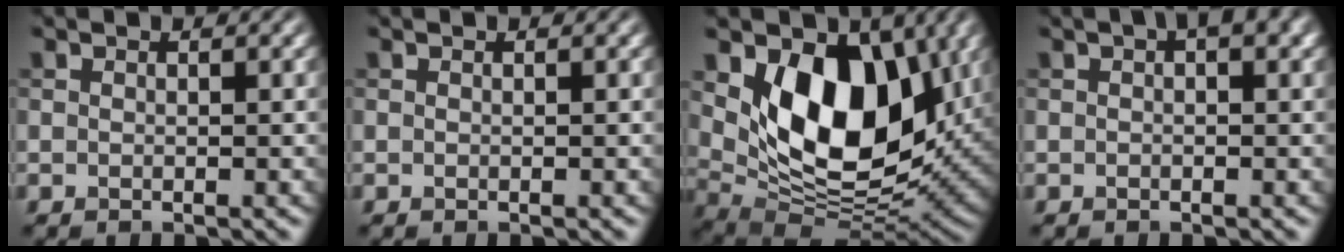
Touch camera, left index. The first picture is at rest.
{"total": 0.0}
{"total": 11.3, "force": [3.1, 7.2, 8.1], "torque": [-0.132, -0.029, 0.055]}
{"total": 2.5, "force": [1.2, 0.8, 2.0], "torque": [-0.020, 0.009, 0.015]}